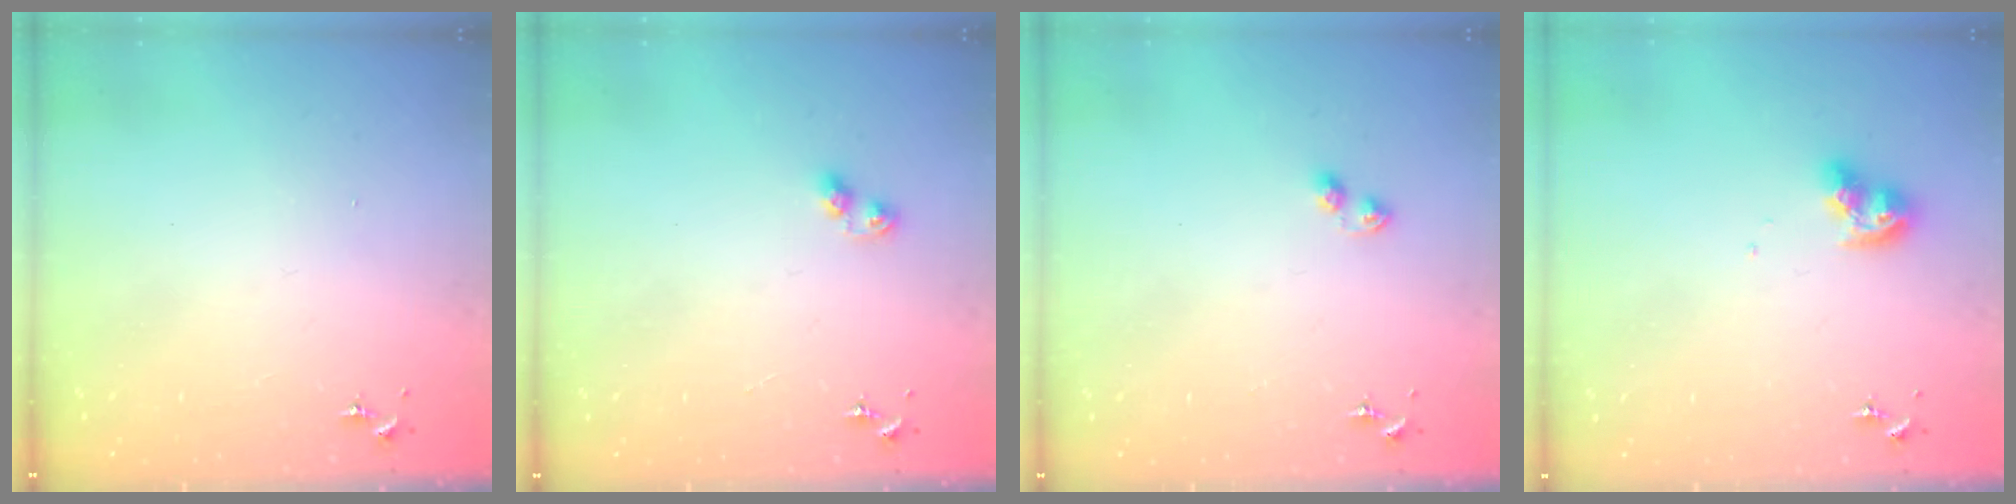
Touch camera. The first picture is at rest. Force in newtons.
{"total": 4.6, "press": 4.6, "slide": 0.4}
{"total": 3.7, "press": 3.7, "slide": 0.4}
{"total": 9.0, "press": 9.0, "slide": 1.0}